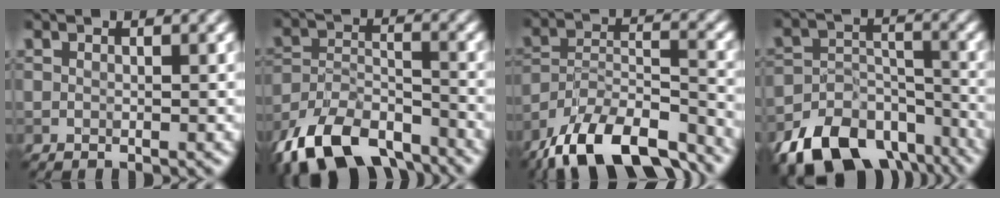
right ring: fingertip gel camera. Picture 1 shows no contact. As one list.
[{"total": 10.3, "force": [-7.7, 4.7, 5.1], "torque": [-0.095, -0.008, -0.146]}, {"total": 13.3, "force": [-11.0, 4.3, 6.1], "torque": [-0.108, -0.005, -0.175]}, {"total": 10.7, "force": [-7.6, 5.8, 4.7], "torque": [-0.081, -0.014, -0.124]}]